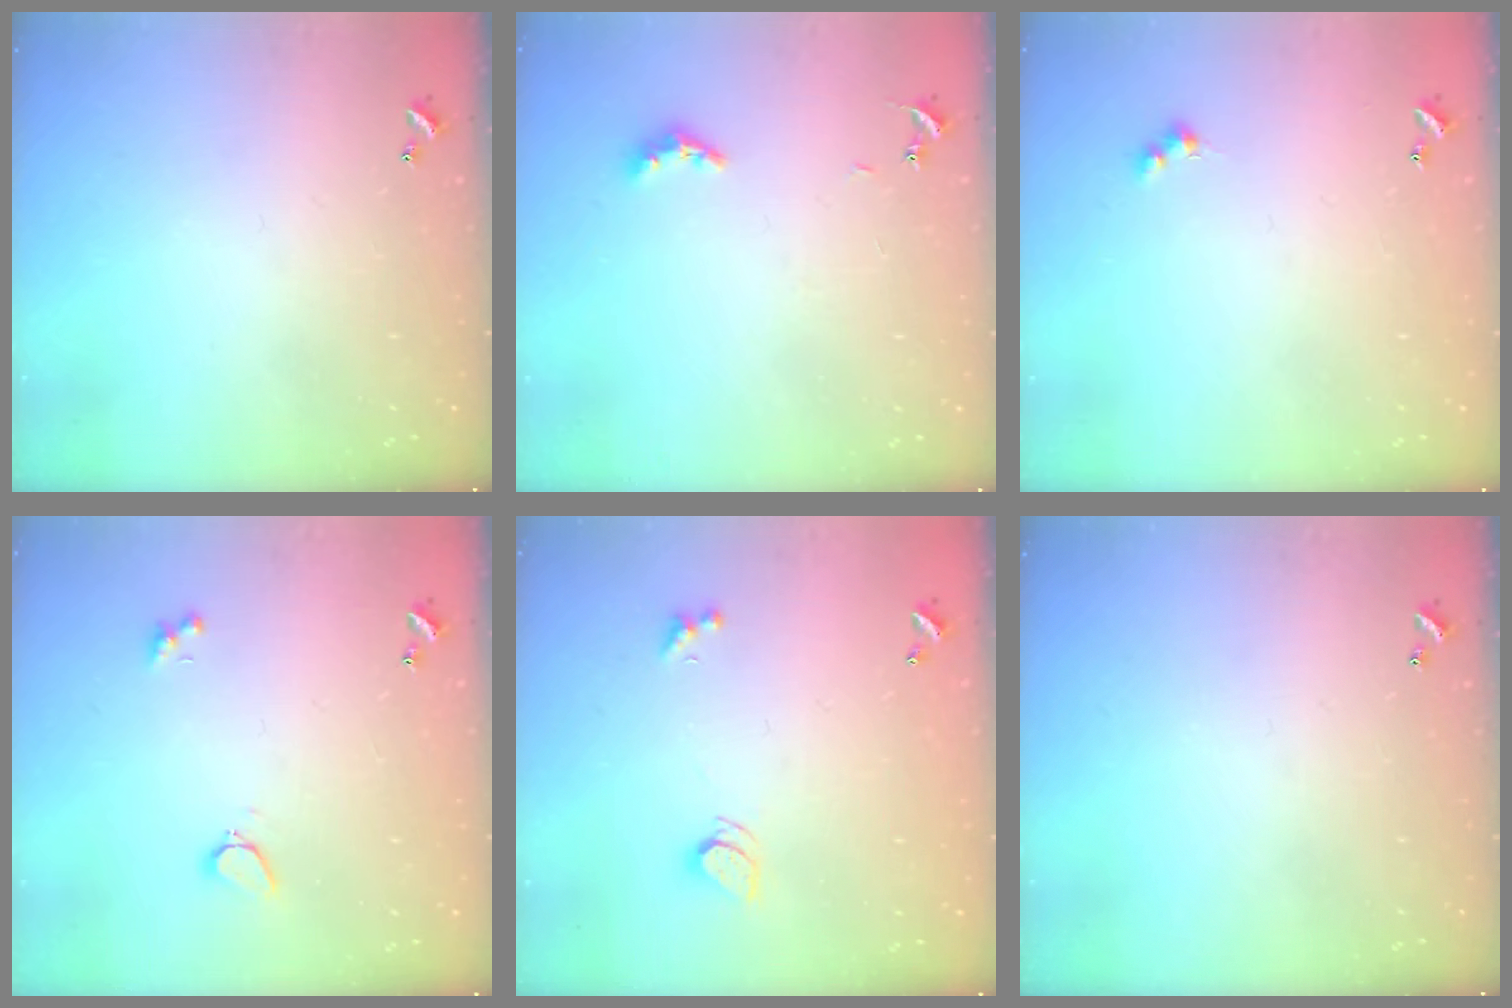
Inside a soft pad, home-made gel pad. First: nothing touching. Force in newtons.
{"total": 5.4, "press": 5.4, "slide": 0.6}
{"total": 3.0, "press": 2.9, "slide": 0.5}
{"total": 3.7, "press": 3.6, "slide": 0.7}
{"total": 2.5, "press": 2.4, "slide": 0.6}
{"total": 0.0}